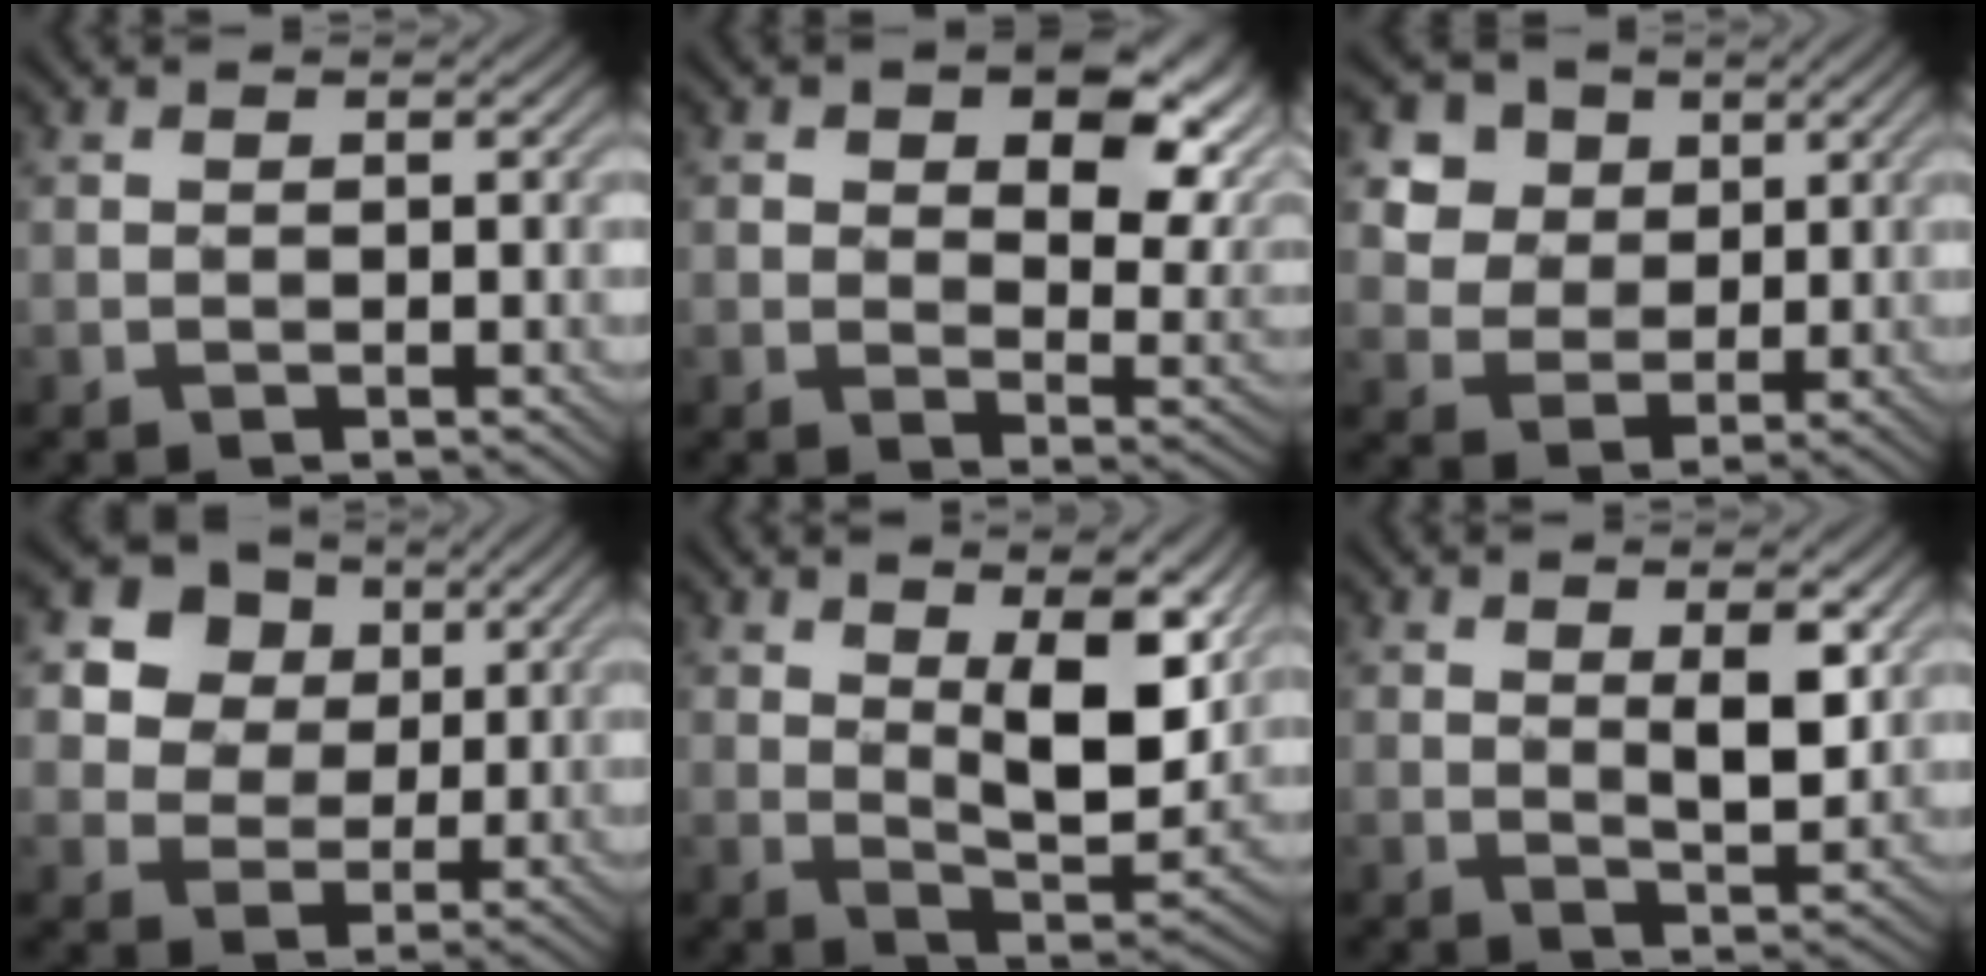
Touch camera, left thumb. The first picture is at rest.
{"total": 10.2, "force": [3.6, 5.6, 7.7], "torque": [-0.123, -0.006, 0.060]}
{"total": 8.1, "force": [4.3, 6.1, 3.0], "torque": [-0.119, -0.011, 0.087]}
{"total": 13.3, "force": [6.7, 10.1, 5.4], "torque": [-0.167, 0.019, 0.145]}
{"total": 11.7, "force": [5.0, 4.7, 9.5], "torque": [-0.167, -0.005, 0.076]}
{"total": 4.6, "force": [1.6, 1.5, 4.0], "torque": [-0.073, -0.003, 0.033]}